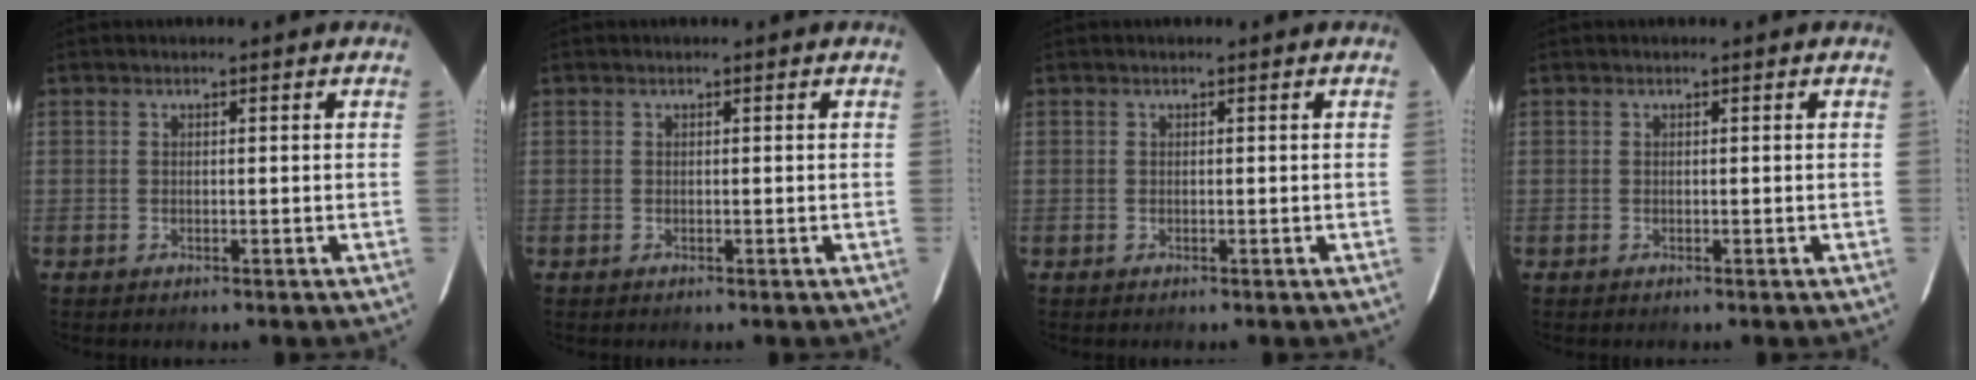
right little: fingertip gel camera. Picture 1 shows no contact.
{"total": 0.0}
{"total": 0.0}
{"total": 0.0}